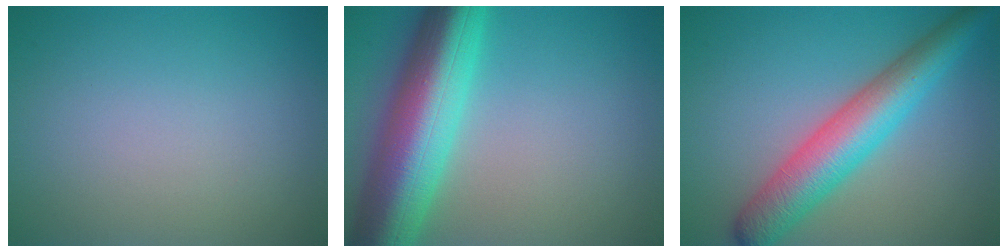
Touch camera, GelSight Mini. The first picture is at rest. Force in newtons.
{"total": 11.7, "press": 11.7, "slide": 0.2}
{"total": 7.1, "press": 7.1, "slide": 0.1}